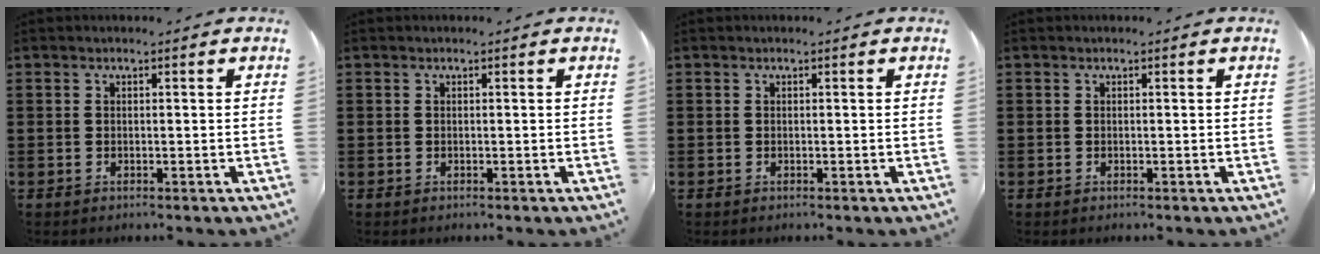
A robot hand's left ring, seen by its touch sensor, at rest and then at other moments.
{"total": 0.0}
{"total": 0.0}
{"total": 0.0}